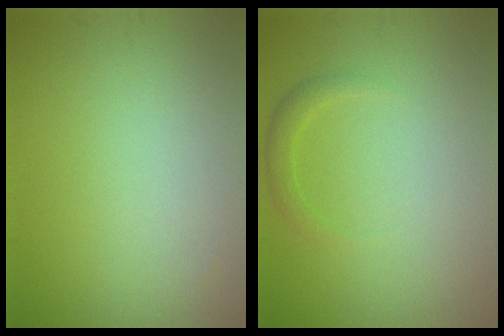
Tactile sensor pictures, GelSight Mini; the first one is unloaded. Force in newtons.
{"total": 1.3, "press": 1.3, "slide": 0.1}